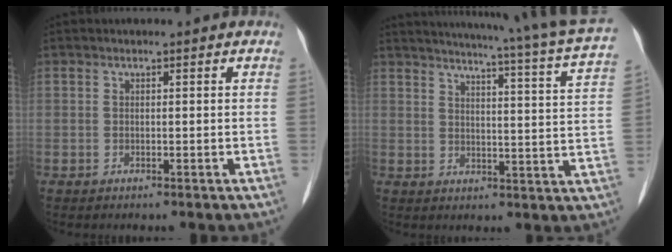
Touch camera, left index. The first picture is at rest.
{"total": 18.7, "force": [16.3, -1.2, 9.0], "torque": [-0.140, -0.053, 0.188]}